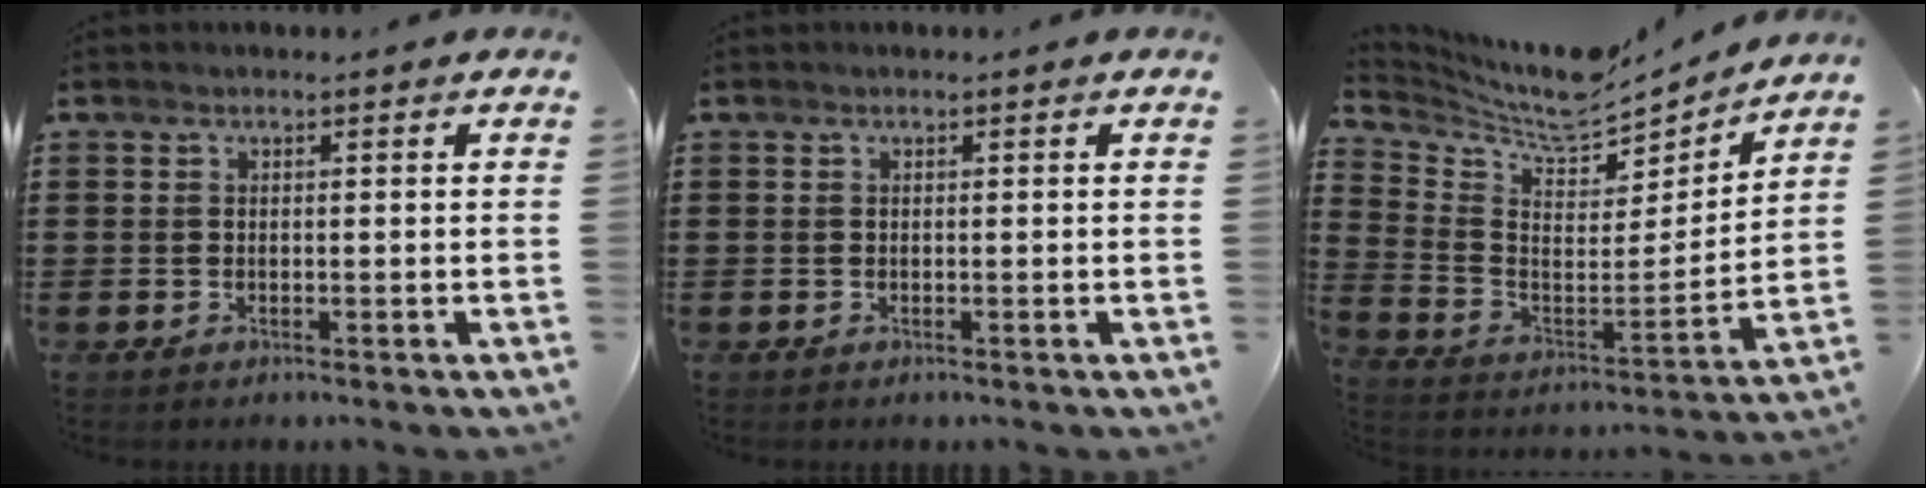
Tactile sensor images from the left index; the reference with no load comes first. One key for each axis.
{"total": 0.0}
{"total": 8.4, "fx": 7.6, "fy": 2.2, "fz": 2.7, "tx": -0.085, "ty": -0.058, "tz": 0.131}